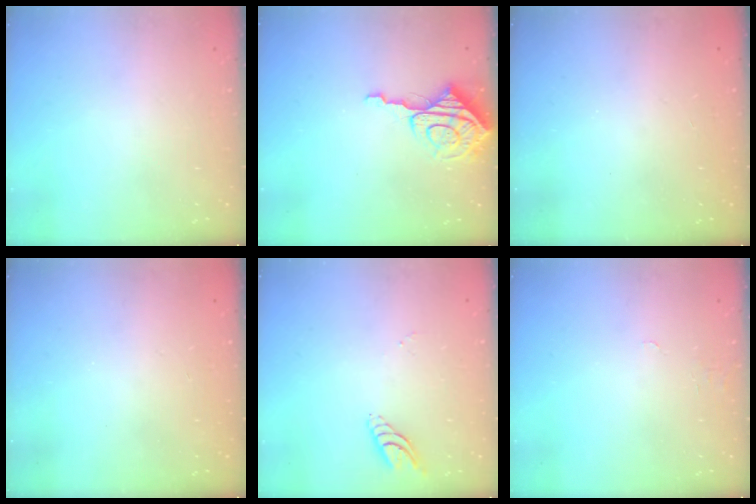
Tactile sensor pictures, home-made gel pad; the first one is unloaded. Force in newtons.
{"total": 9.2, "press": 9.2, "slide": 1.0}
{"total": 0.0}
{"total": 0.0}
{"total": 7.8, "press": 7.8, "slide": 0.6}
{"total": 4.3, "press": 4.3, "slide": 0.3}